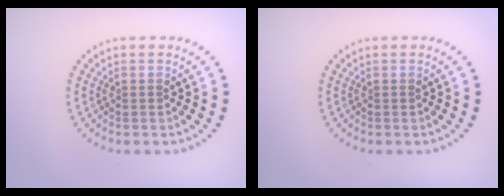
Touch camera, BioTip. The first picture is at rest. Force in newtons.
{"total": 0.0}